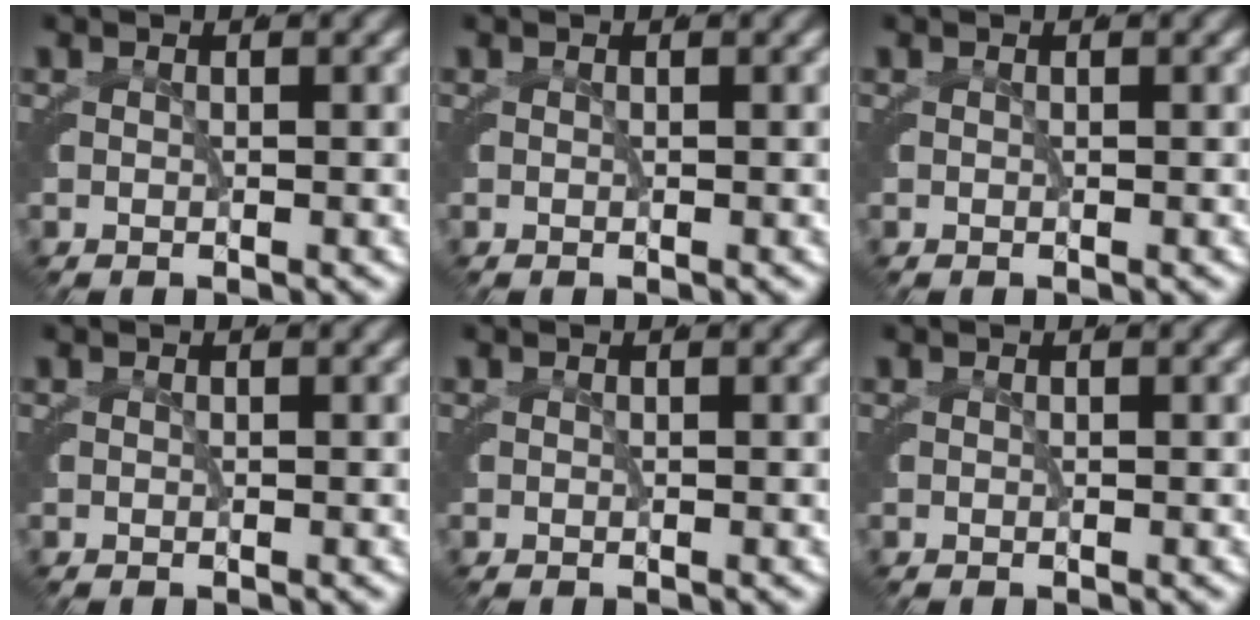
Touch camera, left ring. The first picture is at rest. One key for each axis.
{"total": 0.0}
{"total": 0.0}
{"total": 0.0}
{"total": 0.0}
{"total": 0.0}